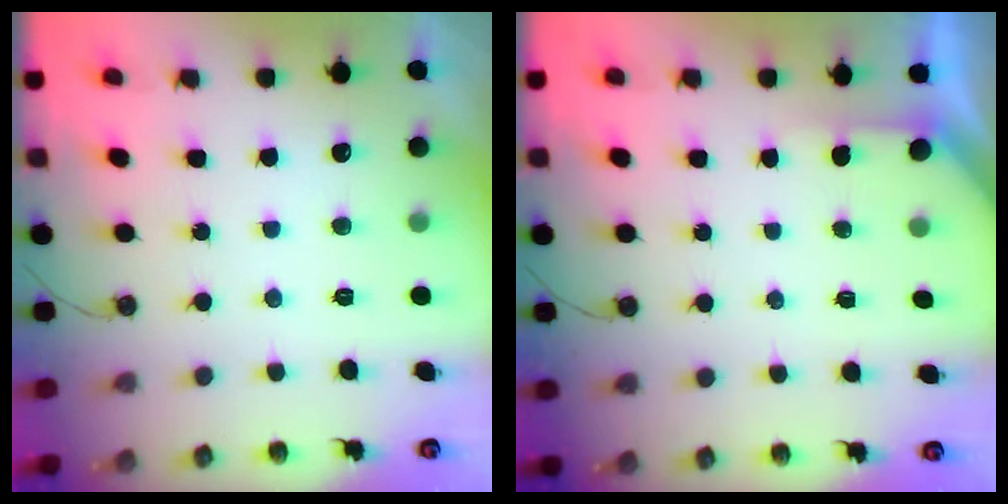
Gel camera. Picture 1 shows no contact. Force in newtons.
{"total": 2.2, "press": 2.2, "slide": 0.2}